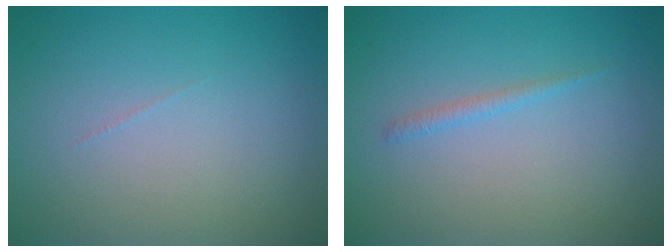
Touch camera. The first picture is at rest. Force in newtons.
{"total": 0.9, "press": 0.9, "slide": 0.1}